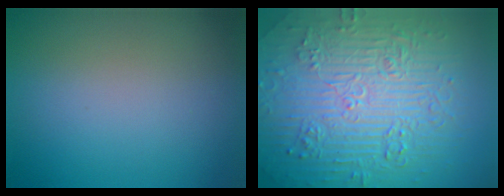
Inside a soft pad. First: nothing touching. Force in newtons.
{"total": 11.0, "press": 7.4, "slide": 8.2}